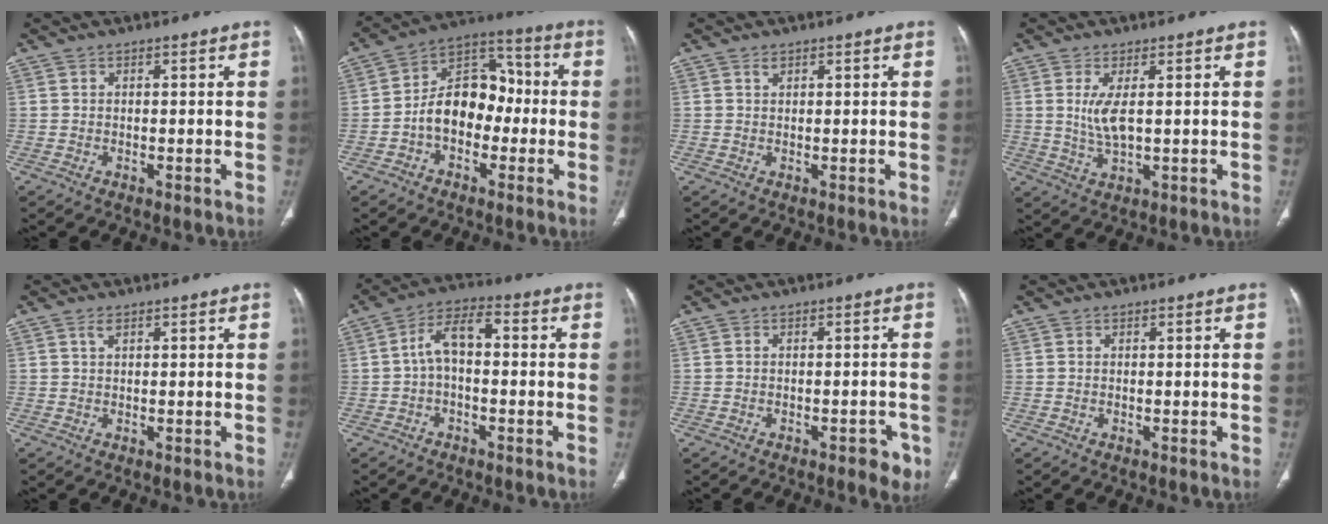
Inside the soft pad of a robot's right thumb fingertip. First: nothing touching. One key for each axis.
{"total": 12.7, "fx": -2.2, "fy": 8.9, "fz": 8.7, "tx": -0.109, "ty": 0.049, "tz": -0.050}
{"total": 0.8, "fx": 0.6, "fy": 0.4, "fz": 0.3, "tx": -0.004, "ty": -0.003, "tz": 0.010}
{"total": 4.8, "fx": 0.9, "fy": 1.6, "fz": 4.5, "tx": -0.101, "ty": -0.013, "tz": 0.025}
{"total": 1.1, "fx": 0.6, "fy": 0.5, "fz": 0.7, "tx": -0.017, "ty": 0.005, "tz": 0.012}
{"total": 7.1, "fx": -0.2, "fy": 3.7, "fz": 6.1, "tx": -0.102, "ty": 0.033, "tz": -0.016}
{"total": 3.8, "fx": -2.1, "fy": 1.9, "fz": 2.5, "tx": -0.015, "ty": 0.010, "tz": -0.024}
{"total": 0.0}